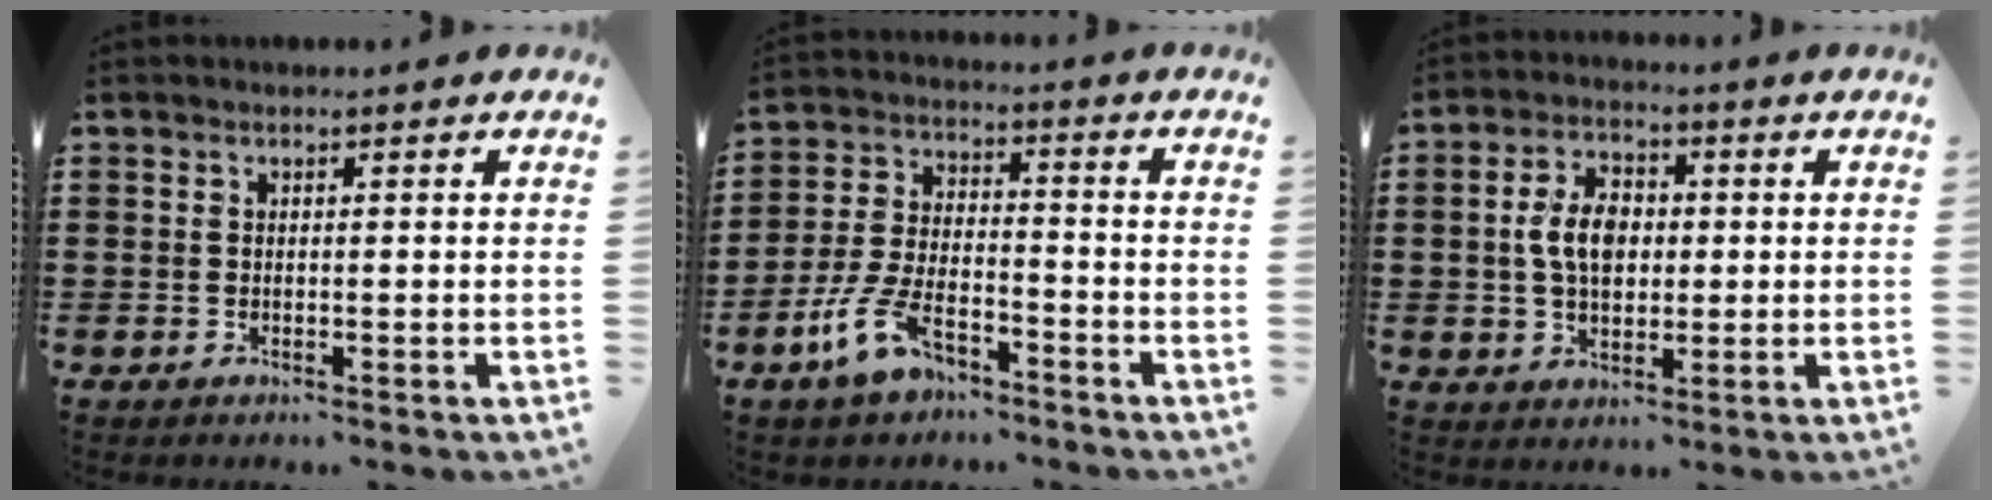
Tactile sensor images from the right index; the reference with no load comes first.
{"total": 8.3, "force": [-5.4, 3.4, 5.2], "torque": [-0.132, 0.003, -0.107]}
{"total": 6.8, "force": [0.3, 4.3, 5.2], "torque": [-0.122, 0.013, -0.001]}